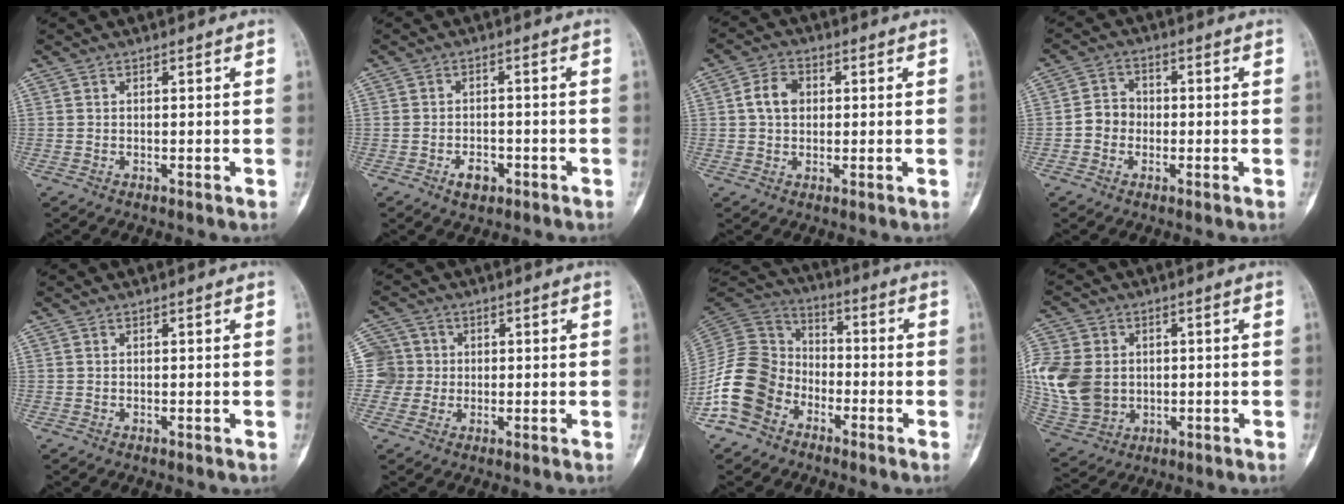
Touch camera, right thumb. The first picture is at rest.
{"total": 3.5, "force": [-1.8, 2.2, 1.9], "torque": [-0.018, 0.009, -0.027]}
{"total": 5.5, "force": [0.8, 4.2, 3.5], "torque": [-0.054, 0.010, 0.009]}
{"total": 4.5, "force": [-1.0, 4.0, 1.9], "torque": [-0.014, 0.017, -0.027]}
{"total": 0.0}
{"total": 6.3, "force": [0.4, 6.2, 0.3], "torque": [0.019, 0.014, 0.001]}
{"total": 14.4, "force": [-7.1, 10.9, 6.1], "torque": [-0.103, 0.063, -0.147]}
{"total": 16.0, "force": [0.2, 12.7, 9.7], "torque": [-0.219, 0.000, 0.020]}